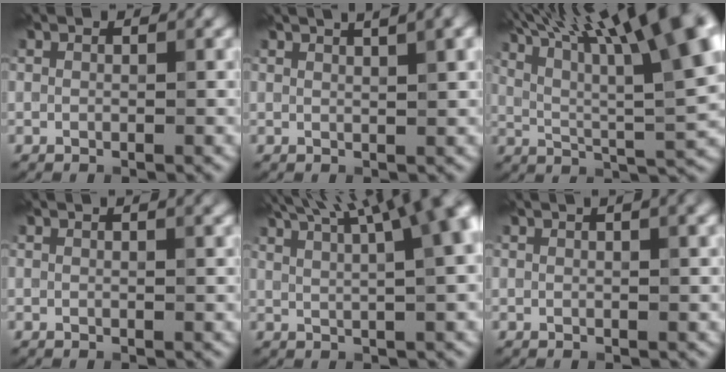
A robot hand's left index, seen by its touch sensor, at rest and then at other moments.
{"total": 5.4, "force": [3.1, 1.6, 4.1], "torque": [-0.034, 0.027, 0.026]}
{"total": 16.7, "force": [8.7, 4.6, 13.5], "torque": [-0.210, 0.028, 0.134]}
{"total": 1.5, "force": [1.0, 0.4, 1.0], "torque": [-0.007, 0.001, 0.009]}
{"total": 18.1, "force": [9.2, 7.1, 13.9], "torque": [-0.142, 0.087, 0.099]}
{"total": 3.1, "force": [1.6, 1.1, 2.4], "torque": [-0.011, 0.007, 0.012]}